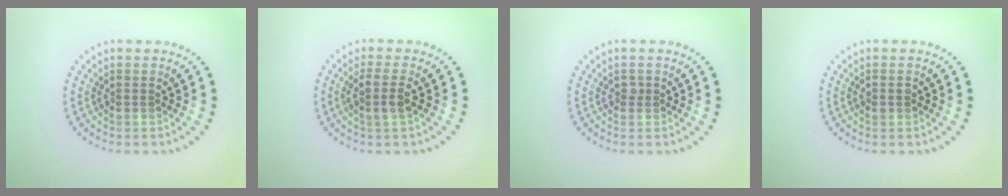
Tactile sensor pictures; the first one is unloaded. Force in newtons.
{"total": 2.1, "press": 1.8, "slide": 0.9}
{"total": 0.7, "press": 0.5, "slide": 0.5}
{"total": 1.0, "press": 1.0, "slide": 0.0}